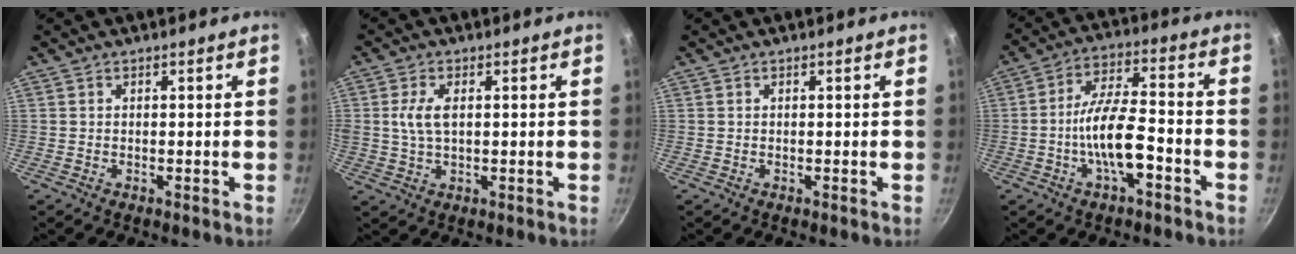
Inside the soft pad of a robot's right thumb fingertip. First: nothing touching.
{"total": 5.1, "force": [0.8, 2.8, 4.2], "torque": [-0.082, 0.004, 0.016]}
{"total": 0.0}
{"total": 10.8, "force": [-4.0, 3.7, 9.3], "torque": [-0.159, 0.036, -0.077]}